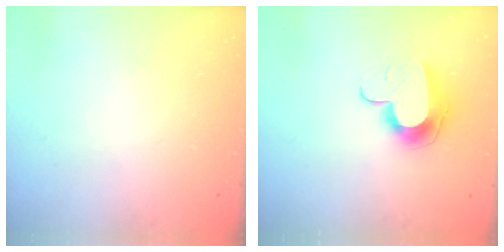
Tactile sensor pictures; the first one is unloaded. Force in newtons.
{"total": 10.7, "press": 10.7, "slide": 0.5}